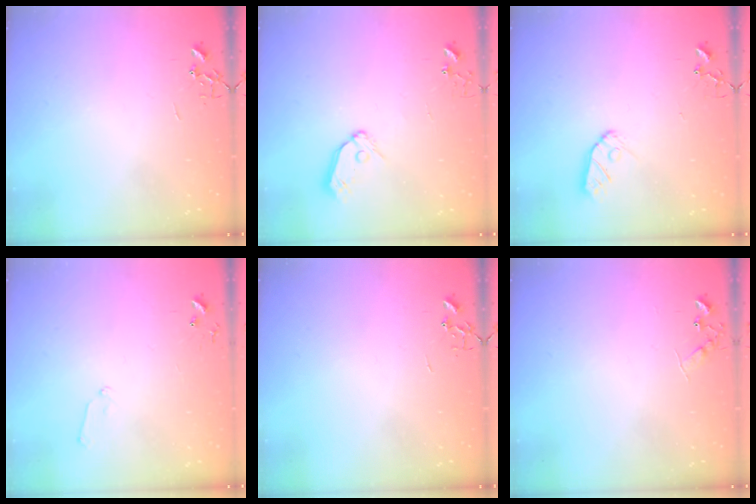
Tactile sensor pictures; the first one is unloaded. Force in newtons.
{"total": 8.4, "press": 8.4, "slide": 0.8}
{"total": 8.0, "press": 8.0, "slide": 0.5}
{"total": 6.0, "press": 6.0, "slide": 0.6}
{"total": 0.0}
{"total": 7.0, "press": 7.0, "slide": 0.8}